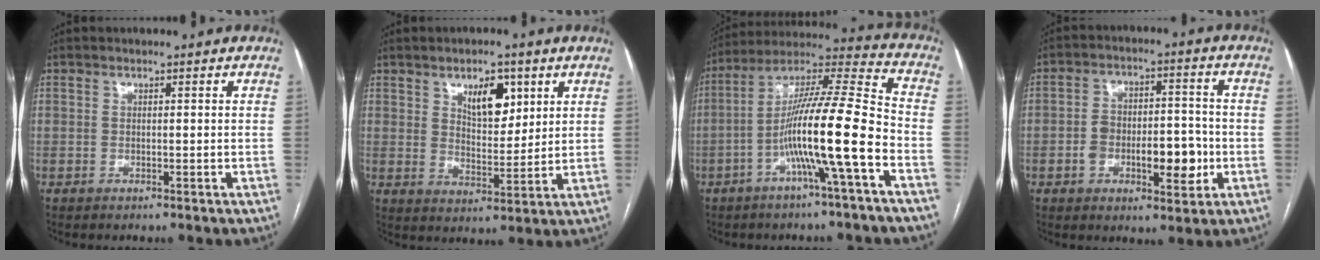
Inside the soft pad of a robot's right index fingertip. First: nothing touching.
{"total": 7.4, "force": [3.7, 3.5, 5.4], "torque": [-0.084, 0.000, 0.065]}
{"total": 15.8, "force": [-5.3, -0.2, 14.9], "torque": [-0.262, 0.015, -0.099]}
{"total": 10.7, "force": [-2.7, 4.7, 9.3], "torque": [-0.143, 0.019, -0.037]}